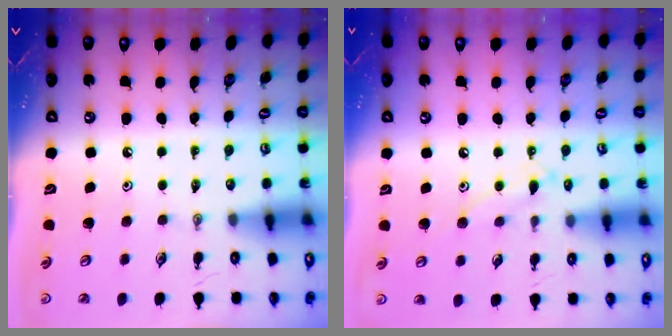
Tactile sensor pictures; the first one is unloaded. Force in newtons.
{"total": 8.3, "press": 8.3, "slide": 0.6}